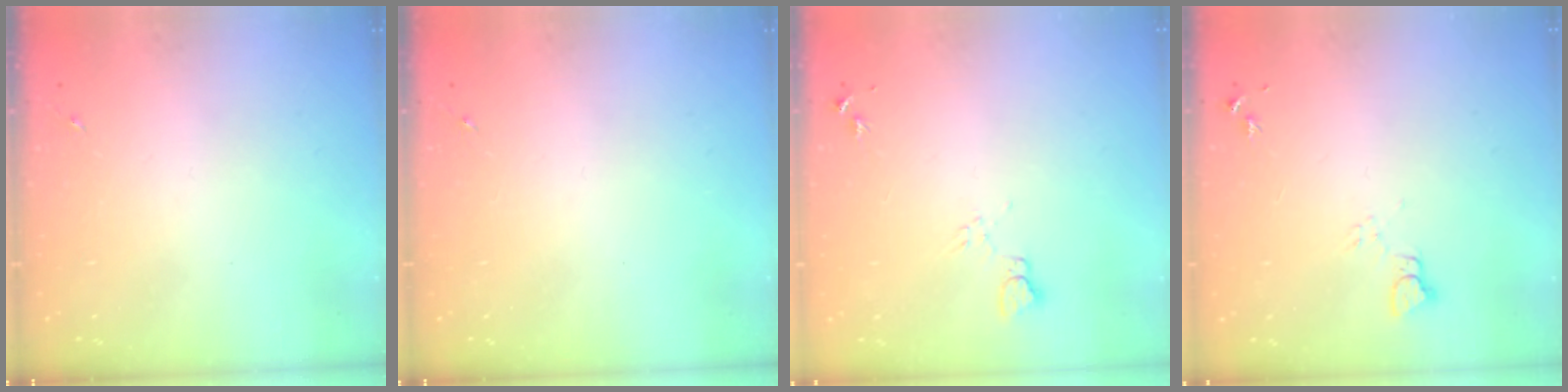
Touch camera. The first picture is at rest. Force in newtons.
{"total": 0.0}
{"total": 5.9, "press": 5.8, "slide": 0.6}
{"total": 3.5, "press": 3.5, "slide": 0.4}